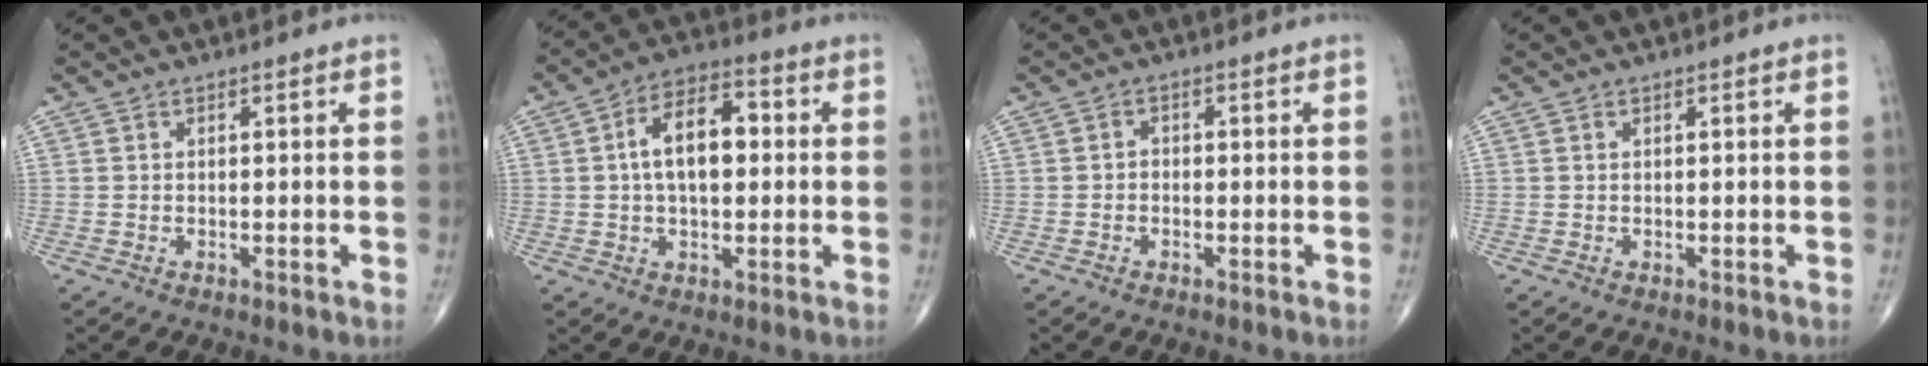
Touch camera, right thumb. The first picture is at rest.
{"total": 11.1, "force": [1.0, 6.2, 9.2], "torque": [-0.144, 0.024, 0.010]}
{"total": 1.1, "force": [-0.5, 0.9, 0.5], "torque": [0.002, 0.007, -0.014]}
{"total": 0.0}